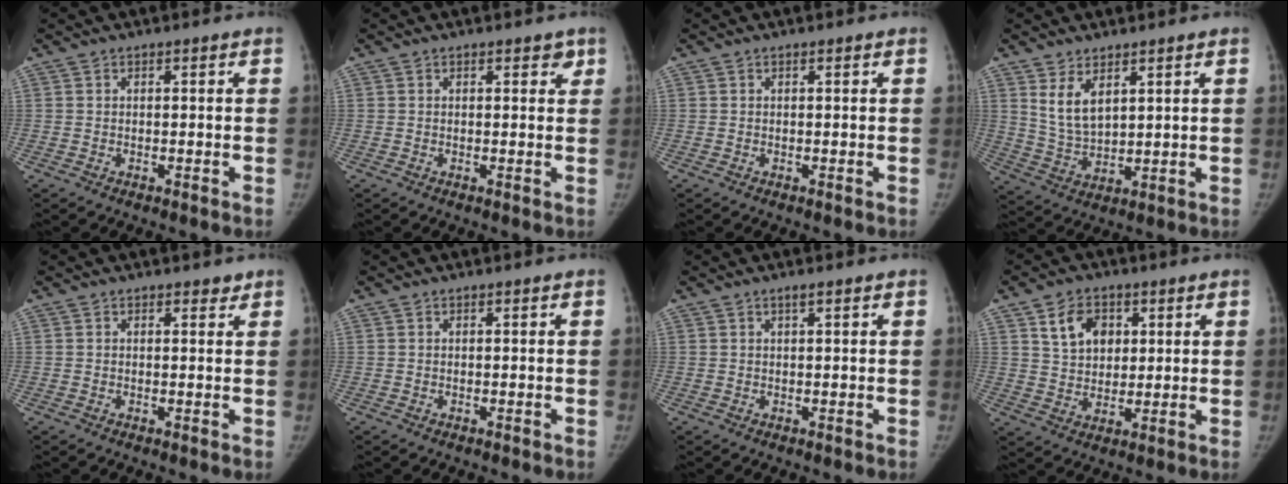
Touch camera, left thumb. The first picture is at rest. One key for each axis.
{"total": 1.4, "fx": 0.9, "fy": 0.9, "fz": 0.7, "tx": 0.009, "ty": -0.002, "tz": 0.007}
{"total": 0.0}
{"total": 6.8, "fx": 3.5, "fy": 3.4, "fz": 4.7, "tx": -0.078, "ty": -0.024, "tz": 0.080}
{"total": 1.1, "fx": 0.9, "fy": 0.6, "fz": 0.2, "tx": 0.005, "ty": -0.006, "tz": 0.008}
{"total": 0.0}
{"total": 0.8, "fx": 0.5, "fy": 0.0, "fz": 0.7, "tx": -0.010, "ty": 0.001, "tz": 0.009}
{"total": 8.4, "fx": 3.4, "fy": 6.2, "fz": 4.5, "tx": -0.045, "ty": -0.015, "tz": 0.064}